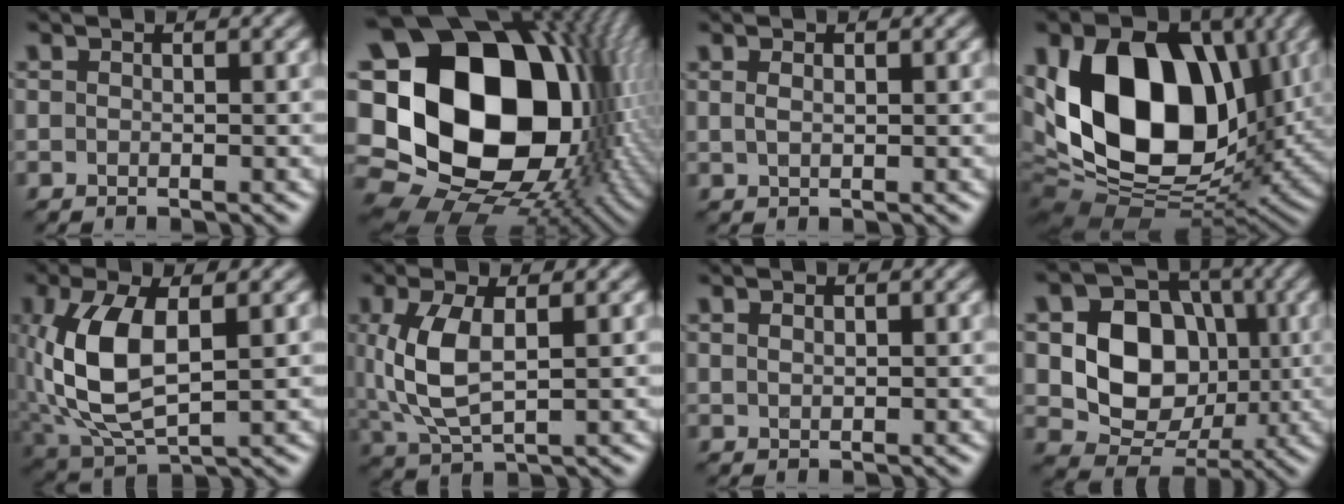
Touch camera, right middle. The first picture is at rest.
{"total": 24.7, "force": [1.7, 19.3, 15.3], "torque": [-0.303, 0.004, 0.008]}
{"total": 0.9, "force": [0.4, 0.3, 0.7], "torque": [-0.017, 0.000, 0.010]}
{"total": 16.2, "force": [2.0, 11.1, 11.7], "torque": [-0.219, -0.009, 0.024]}
{"total": 8.4, "force": [0.6, 4.1, 7.3], "torque": [-0.168, 0.005, 0.014]}
{"total": 5.9, "force": [0.9, 2.7, 5.2], "torque": [-0.126, -0.001, 0.023]}
{"total": 0.7, "force": [0.5, 0.3, 0.5], "torque": [-0.011, 0.000, 0.012]}
{"total": 9.0, "force": [0.3, 7.3, 5.3], "torque": [-0.091, -0.001, -0.003]}